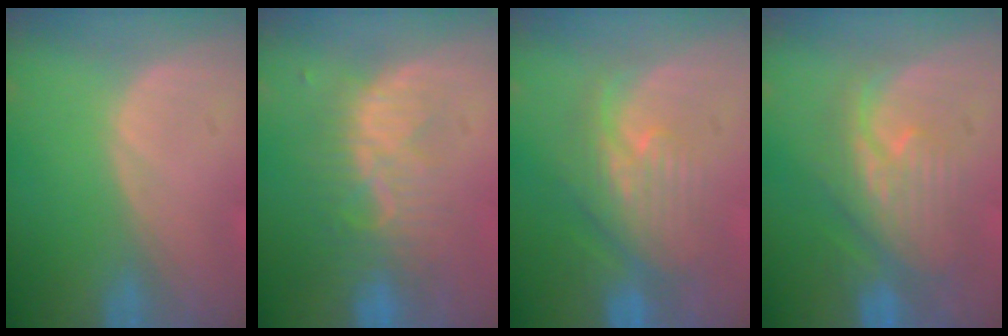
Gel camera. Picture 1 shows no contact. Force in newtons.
{"total": 8.1, "press": 7.2, "slide": 3.8}
{"total": 8.0, "press": 7.2, "slide": 3.3}
{"total": 8.0, "press": 7.8, "slide": 1.9}